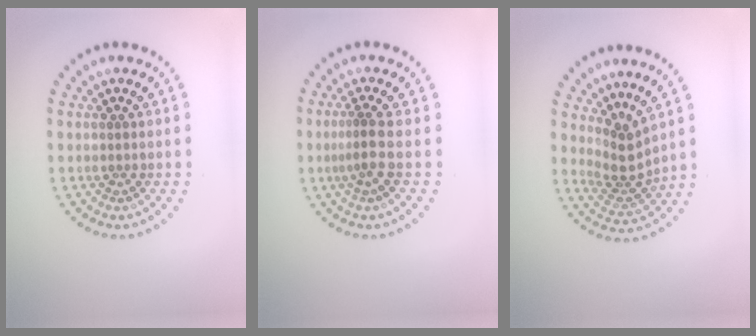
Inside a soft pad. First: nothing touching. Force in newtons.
{"total": 2.0, "press": 1.3, "slide": 1.6}
{"total": 2.8, "press": 2.0, "slide": 2.0}